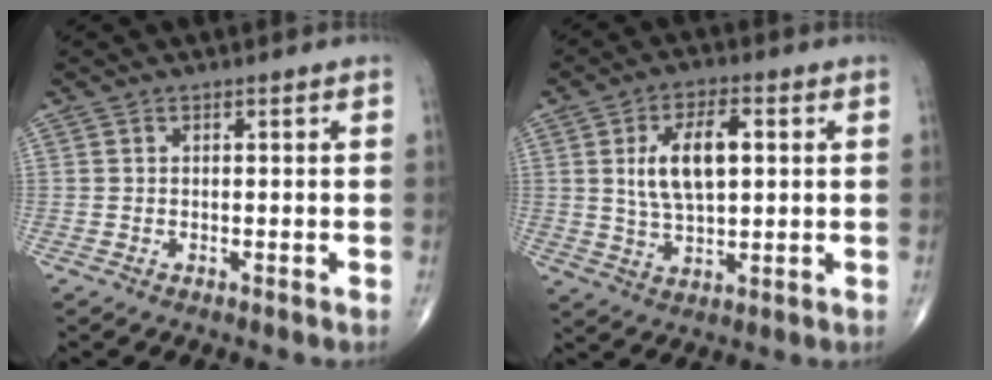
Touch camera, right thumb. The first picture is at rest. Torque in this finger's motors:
{"motor_torque": [-0.71, 1.08, 0.71, 0.60, 0.32]}